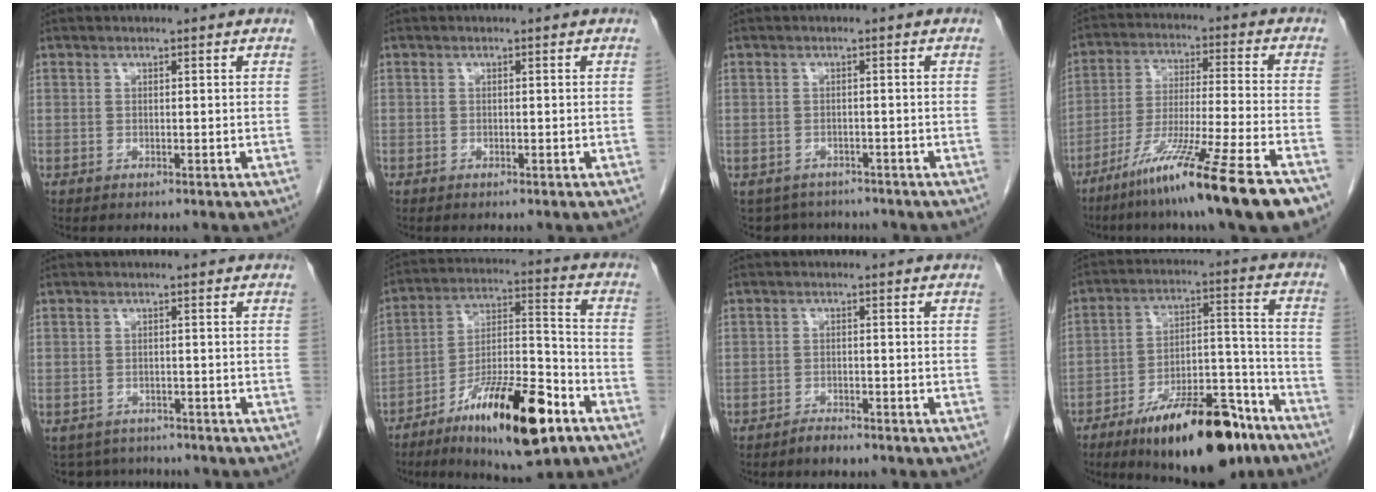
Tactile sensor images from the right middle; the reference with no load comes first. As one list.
[{"total": 0.0}, {"total": 5.4, "force": [-4.7, 2.6, 0.2], "torque": [0.000, 0.004, -0.062]}, {"total": 18.5, "force": [-12.5, -0.7, 13.6], "torque": [-0.219, -0.052, -0.212]}, {"total": 5.9, "force": [-5.3, 2.5, 0.3], "torque": [-0.003, 0.004, -0.071]}, {"total": 18.2, "force": [-10.5, 3.9, 14.4], "torque": [-0.244, -0.008, -0.175]}, {"total": 2.0, "force": [-1.8, 0.6, 0.7], "torque": [-0.016, 0.000, -0.028]}, {"total": 20.0, "force": [-13.9, 5.6, 13.3], "torque": [-0.162, 0.028, -0.219]}]